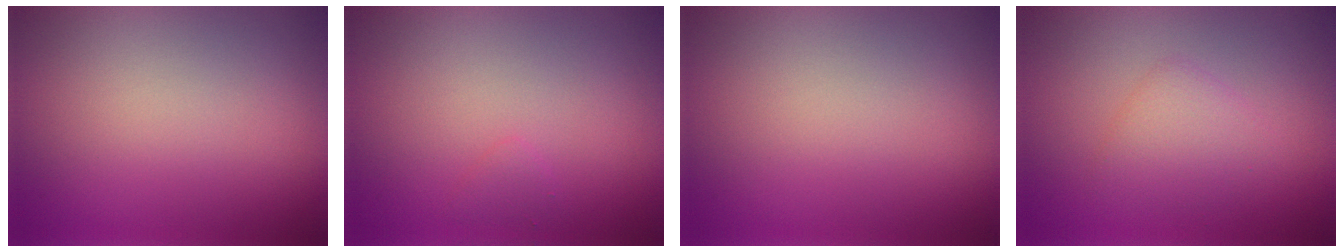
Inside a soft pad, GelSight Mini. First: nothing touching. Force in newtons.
{"total": 0.7, "press": 0.7, "slide": 0.0}
{"total": 0.0}
{"total": 2.4, "press": 2.4, "slide": 0.1}